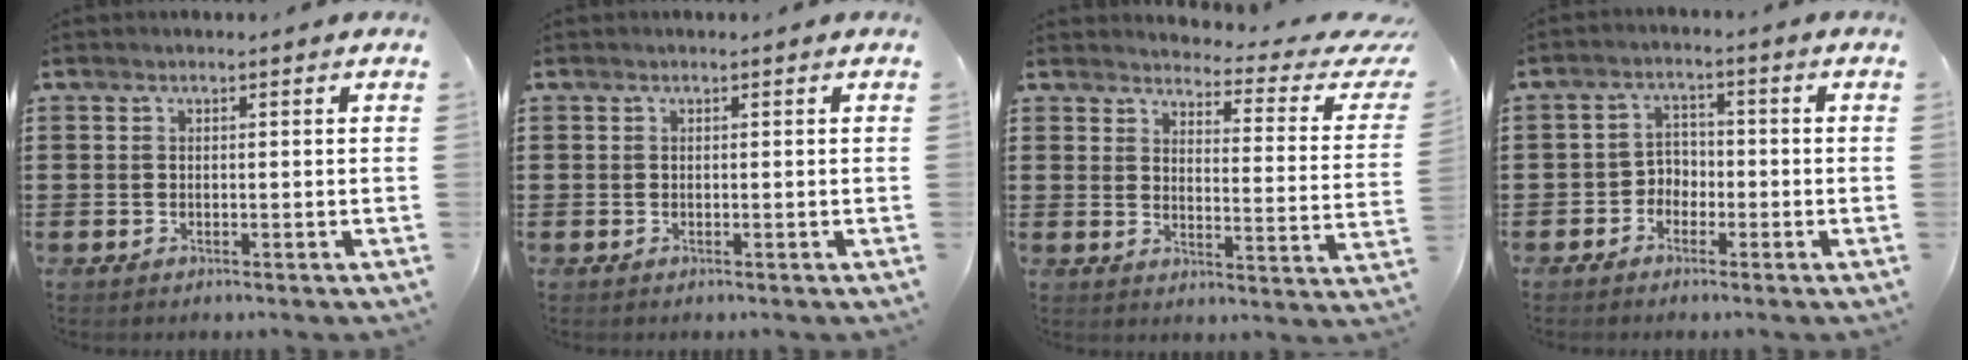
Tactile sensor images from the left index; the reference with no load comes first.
{"total": 0.0}
{"total": 3.3, "force": [2.9, 0.5, 1.6], "torque": [-0.035, -0.032, 0.039]}
{"total": 3.0, "force": [-2.1, 2.1, 0.6], "torque": [-0.021, 0.009, -0.047]}